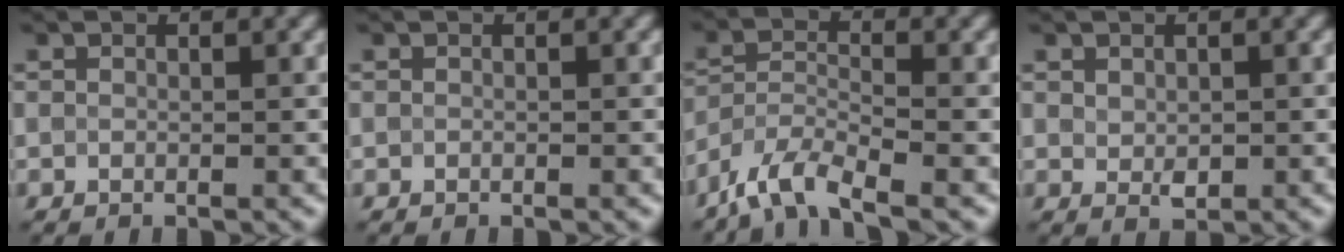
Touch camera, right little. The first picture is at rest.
{"total": 0.0}
{"total": 5.0, "force": [-3.9, 1.2, 2.9], "torque": [-0.055, -0.005, -0.084]}
{"total": 1.5, "force": [0.0, 1.0, 1.1], "torque": [-0.019, -0.004, 0.006]}